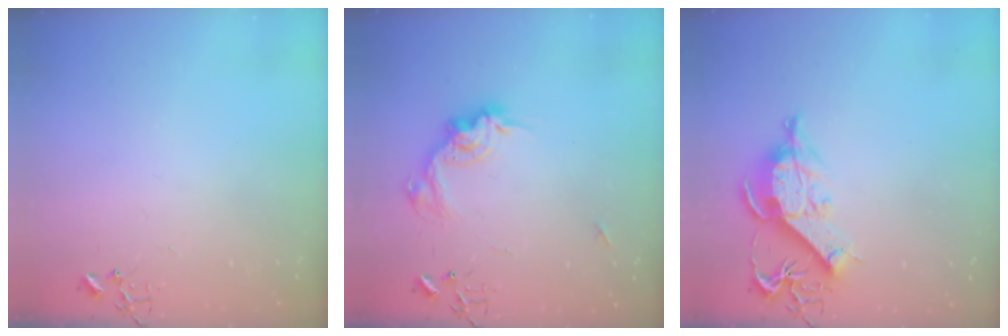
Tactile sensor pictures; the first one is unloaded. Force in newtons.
{"total": 14.4, "press": 14.3, "slide": 1.1}
{"total": 11.0, "press": 11.0, "slide": 1.3}